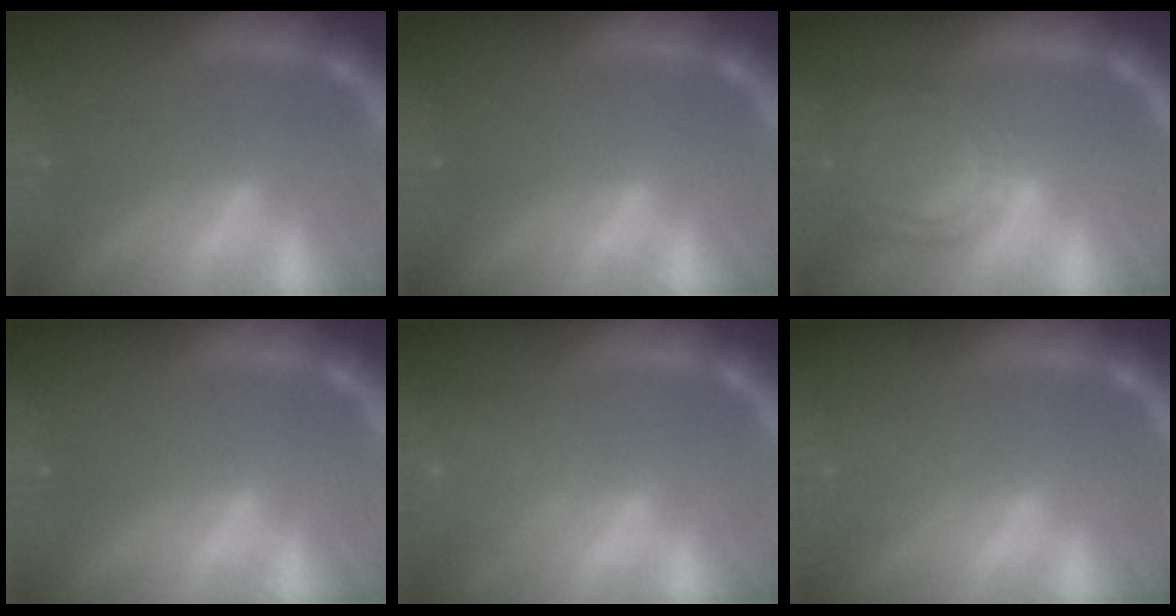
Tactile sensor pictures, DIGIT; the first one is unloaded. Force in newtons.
{"total": 0.0}
{"total": 9.1}
{"total": 0.0}
{"total": 6.1}
{"total": 2.4}